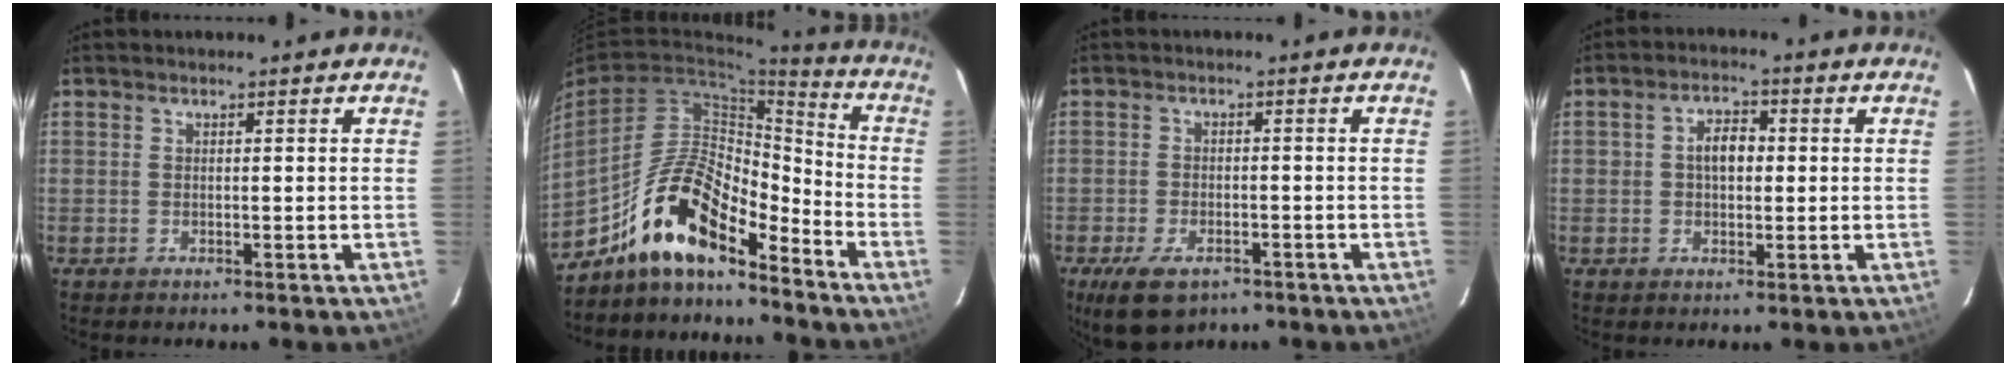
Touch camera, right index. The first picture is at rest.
{"total": 14.8, "force": [-11.4, 4.6, 8.2], "torque": [-0.154, 0.021, -0.210]}
{"total": 7.9, "force": [-4.8, 4.1, 4.7], "torque": [-0.108, -0.019, -0.079]}
{"total": 4.7, "force": [0.3, 3.1, 3.5], "torque": [-0.059, 0.014, 0.007]}